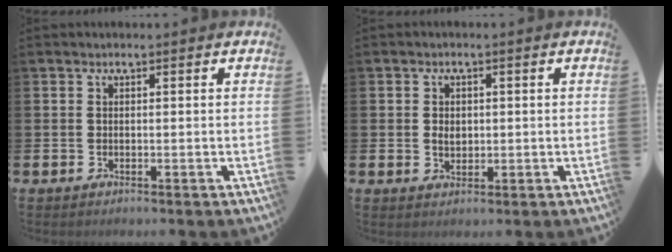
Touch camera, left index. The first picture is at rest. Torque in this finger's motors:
{"motor_torque": [0.30, 0.12, 0.06, 0.05]}